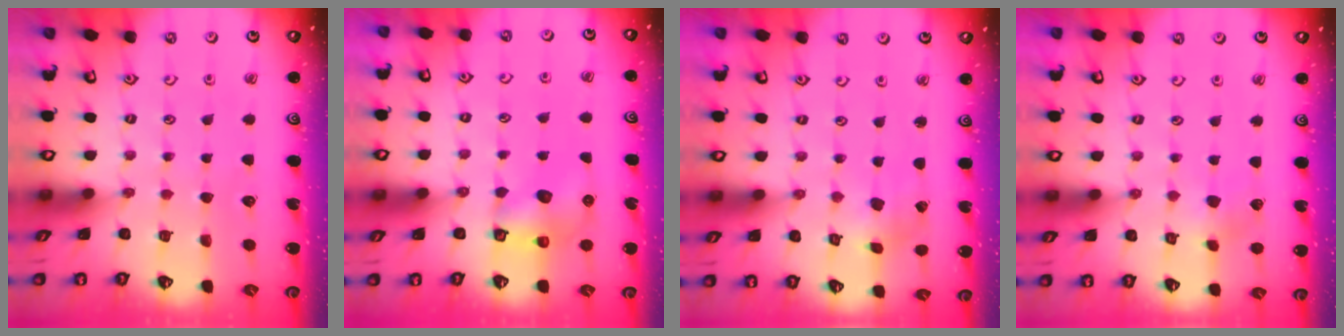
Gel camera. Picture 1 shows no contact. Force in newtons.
{"total": 6.7, "press": 6.7, "slide": 0.1}
{"total": 2.7, "press": 2.6, "slide": 0.3}
{"total": 3.3, "press": 3.3, "slide": 0.3}